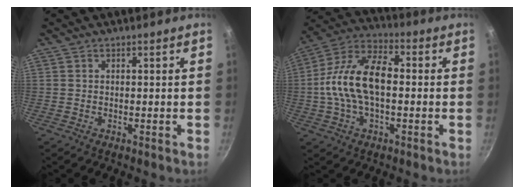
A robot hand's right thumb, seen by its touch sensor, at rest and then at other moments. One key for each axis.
{"total": 15.5, "fx": -0.5, "fy": 8.5, "fz": 12.9, "tx": -0.229, "ty": 0.041, "tz": -0.026}